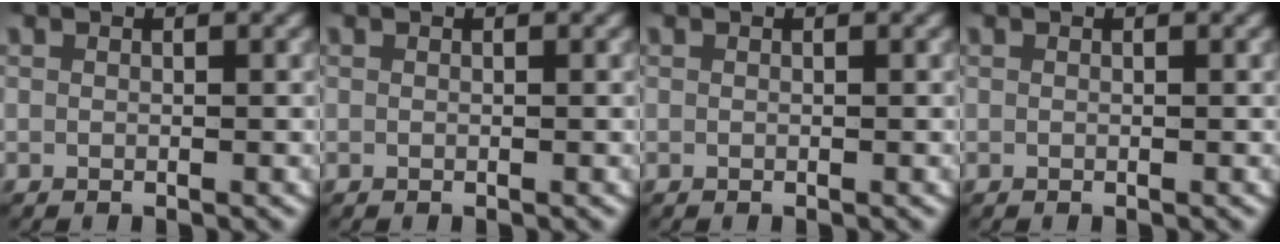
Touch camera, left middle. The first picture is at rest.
{"total": 0.0}
{"total": 0.0}
{"total": 0.0}